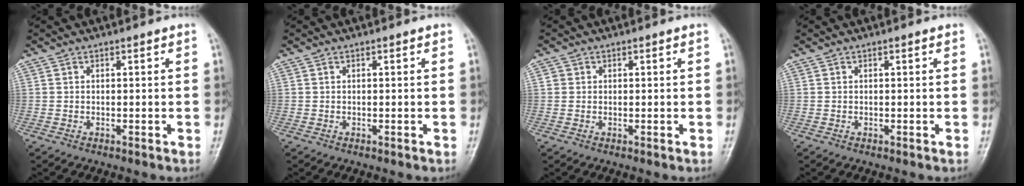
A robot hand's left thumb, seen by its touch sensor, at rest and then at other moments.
{"total": 0.0}
{"total": 1.1, "force": [0.2, 1.0, 0.2], "torque": [0.004, 0.002, 0.002]}
{"total": 0.0}